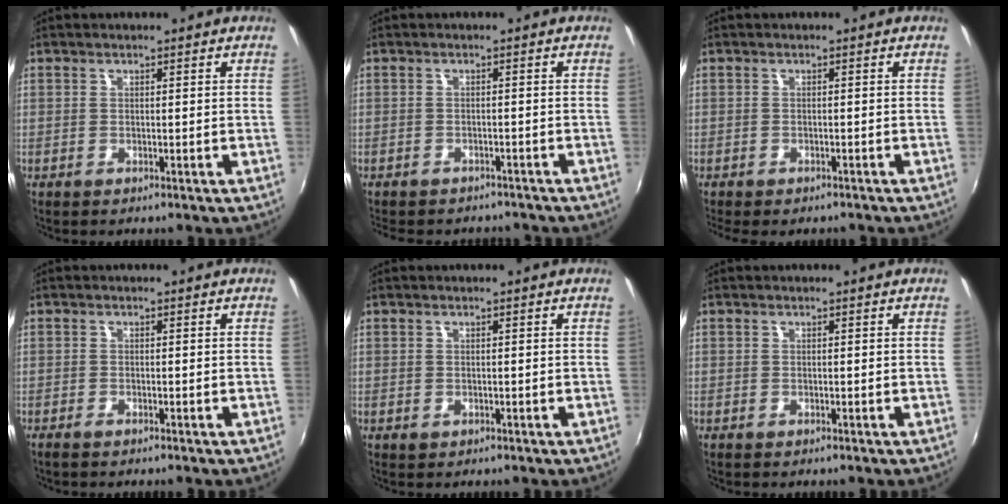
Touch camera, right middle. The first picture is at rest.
{"total": 6.7, "force": [-5.8, 2.5, 2.1], "torque": [-0.053, -0.014, -0.080]}
{"total": 3.6, "force": [-2.9, 1.5, 1.6], "torque": [-0.041, -0.017, -0.040]}
{"total": 1.1, "force": [-1.0, 0.2, 0.5], "torque": [-0.012, -0.004, -0.021]}
{"total": 0.5, "force": [-0.2, 0.5, 0.2], "torque": [0.000, -0.003, -0.003]}
{"total": 0.0}